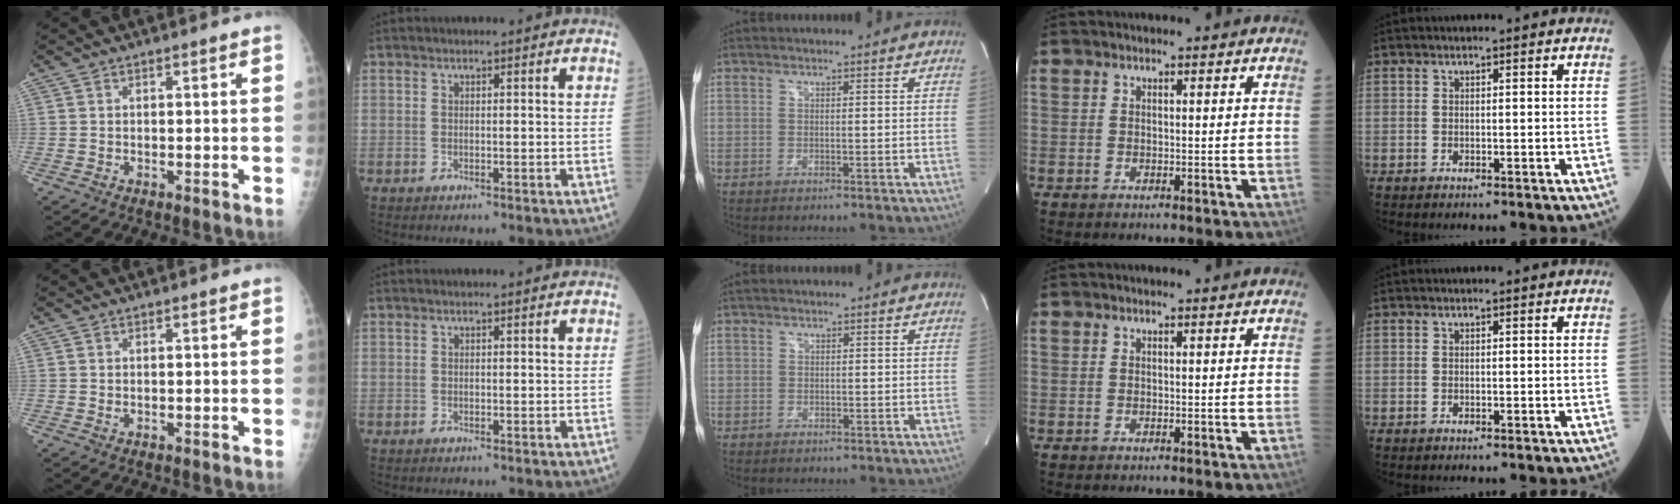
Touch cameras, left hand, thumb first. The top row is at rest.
{"thumb": {"total": 0.7, "force": [0.2, 0.3, 0.5], "torque": [-0.009, 0.003, 0.007]}, "middle": {"total": 0.7, "force": [-0.1, 0.7, 0.0], "torque": [0.002, 0.002, -0.005]}}